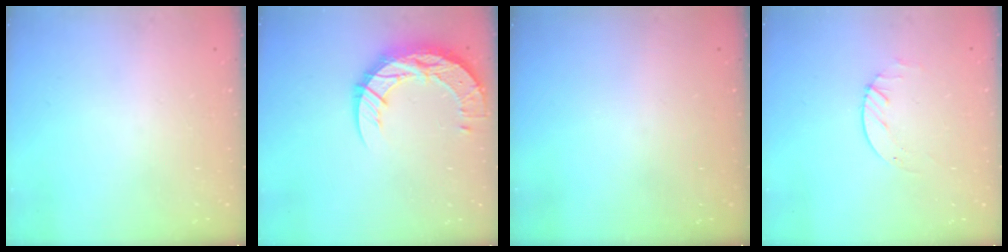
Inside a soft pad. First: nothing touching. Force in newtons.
{"total": 14.5, "press": 14.5, "slide": 1.3}
{"total": 0.0}
{"total": 1.7, "press": 1.7, "slide": 0.2}